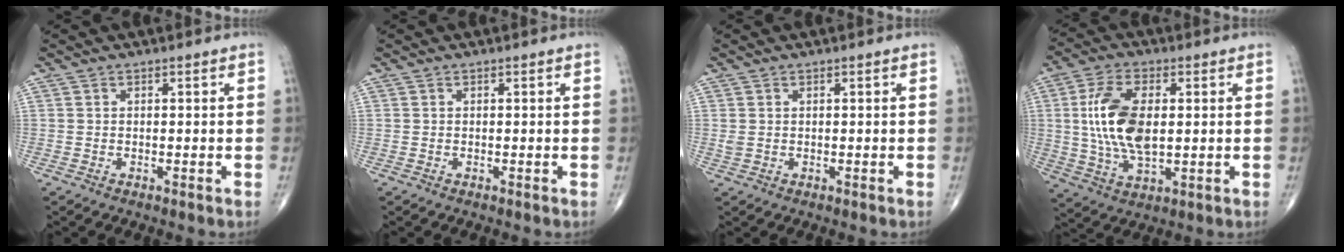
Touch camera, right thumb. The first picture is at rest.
{"total": 0.0}
{"total": 1.1, "force": [0.1, 0.9, 0.7], "torque": [-0.018, 0.002, 0.007]}
{"total": 13.5, "force": [1.4, 6.8, 11.5], "torque": [-0.229, -0.003, 0.030]}